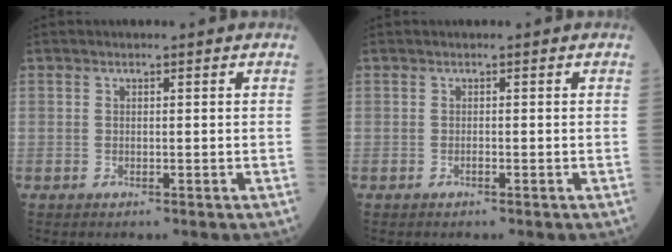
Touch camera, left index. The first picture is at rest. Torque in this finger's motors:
{"motor_torque": [-0.19, 0.14, -0.02, -0.01]}